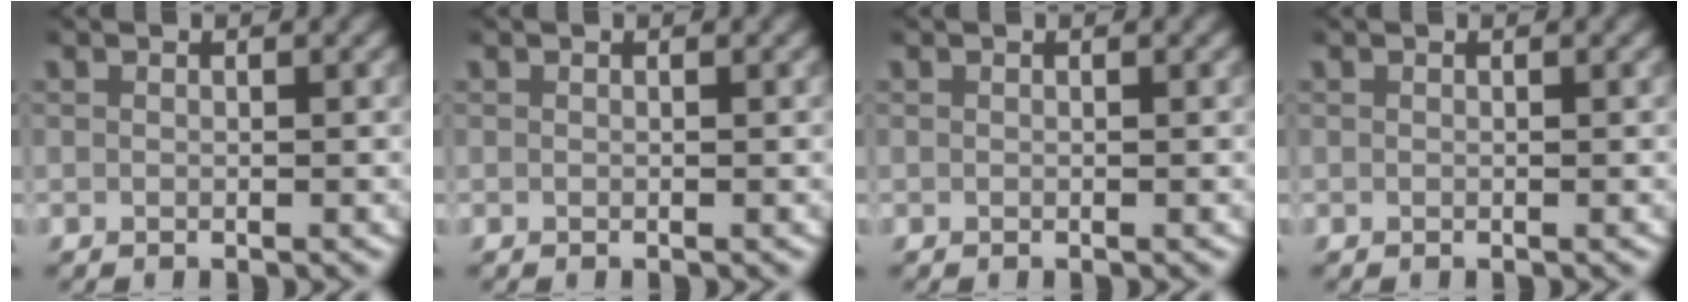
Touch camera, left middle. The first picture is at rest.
{"total": 0.0}
{"total": 0.0}
{"total": 0.0}